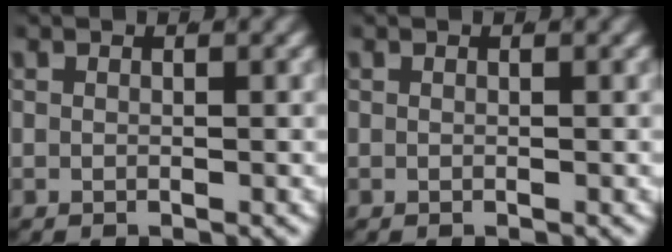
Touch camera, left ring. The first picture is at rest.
{"total": 0.0}